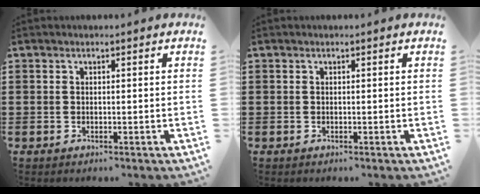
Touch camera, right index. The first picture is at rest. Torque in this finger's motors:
{"motor_torque": [0.31, 0.51, 0.00, 0.01]}